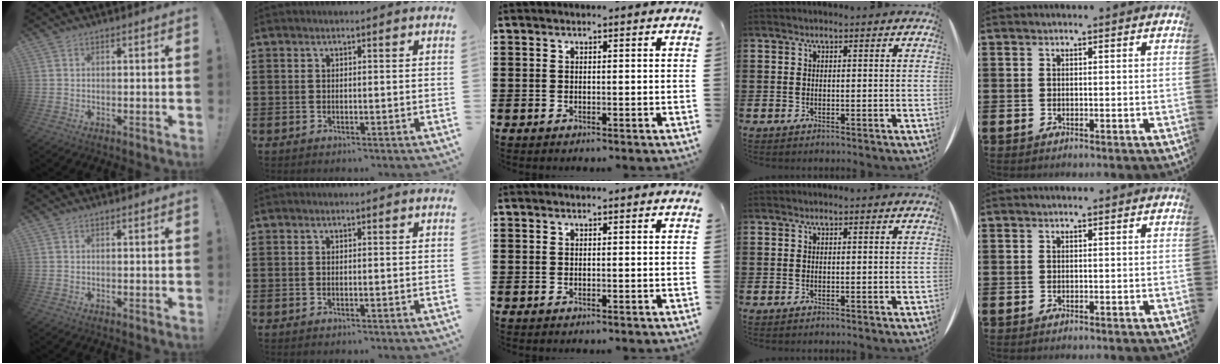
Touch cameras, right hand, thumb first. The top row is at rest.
{}